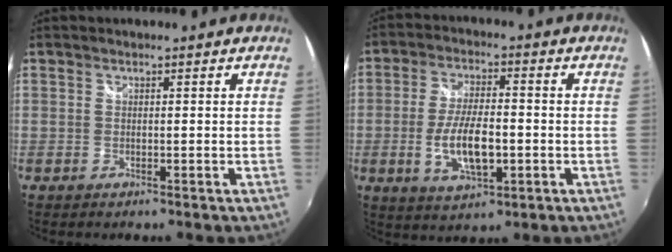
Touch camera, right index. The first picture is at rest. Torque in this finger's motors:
{"motor_torque": [0.33, -0.22, 0.39, 0.12]}